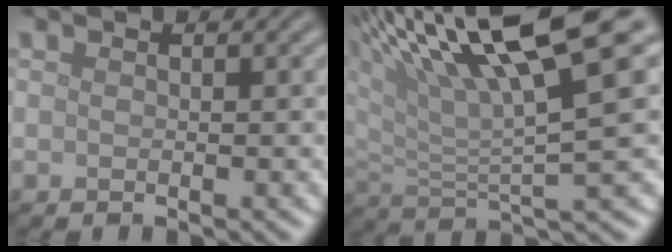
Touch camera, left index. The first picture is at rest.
{"total": 12.9, "force": [7.6, 2.6, 10.1], "torque": [-0.172, 0.016, 0.129]}